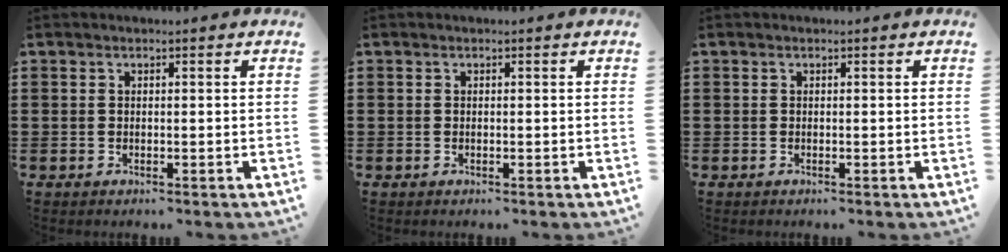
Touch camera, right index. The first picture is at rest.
{"total": 0.0}
{"total": 0.0}